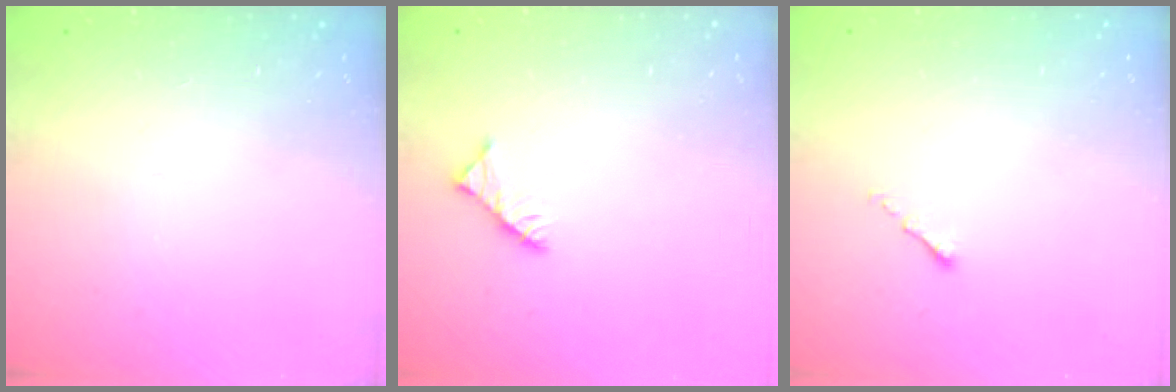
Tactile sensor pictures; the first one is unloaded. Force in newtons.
{"total": 2.9, "press": 2.9, "slide": 0.4}
{"total": 0.0}